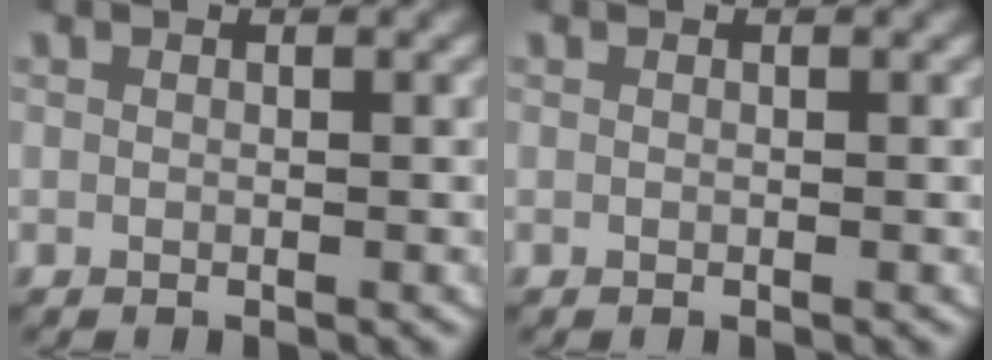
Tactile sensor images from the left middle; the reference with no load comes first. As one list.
[{"total": 0.0}]